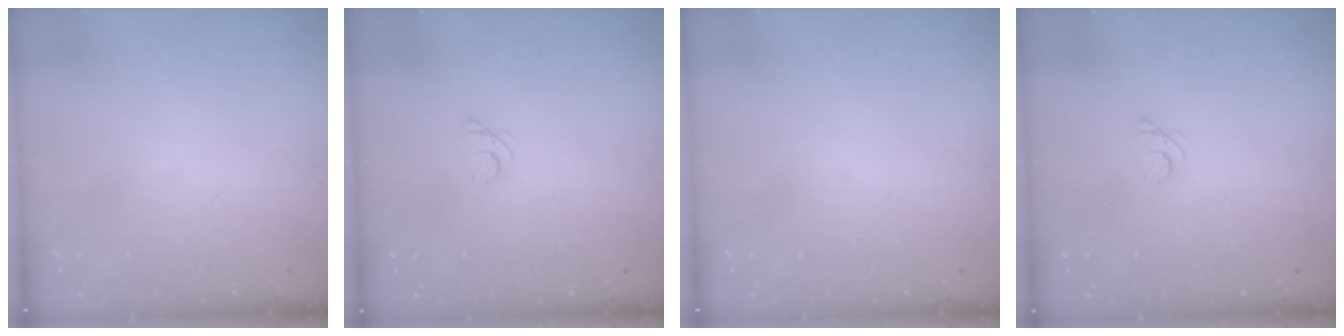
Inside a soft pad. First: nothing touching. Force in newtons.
{"total": 2.5, "press": 2.5, "slide": 0.3}
{"total": 0.0}
{"total": 2.5, "press": 2.5, "slide": 0.3}